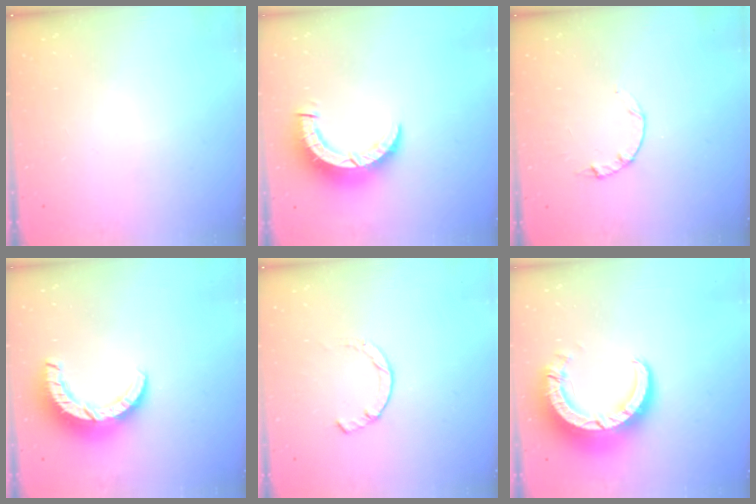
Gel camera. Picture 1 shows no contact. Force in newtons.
{"total": 8.2, "press": 8.1, "slide": 0.8}
{"total": 2.2, "press": 2.1, "slide": 0.4}
{"total": 12.8, "press": 12.8, "slide": 0.7}
{"total": 3.0, "press": 3.0, "slide": 0.4}
{"total": 11.5, "press": 11.5, "slide": 1.1}